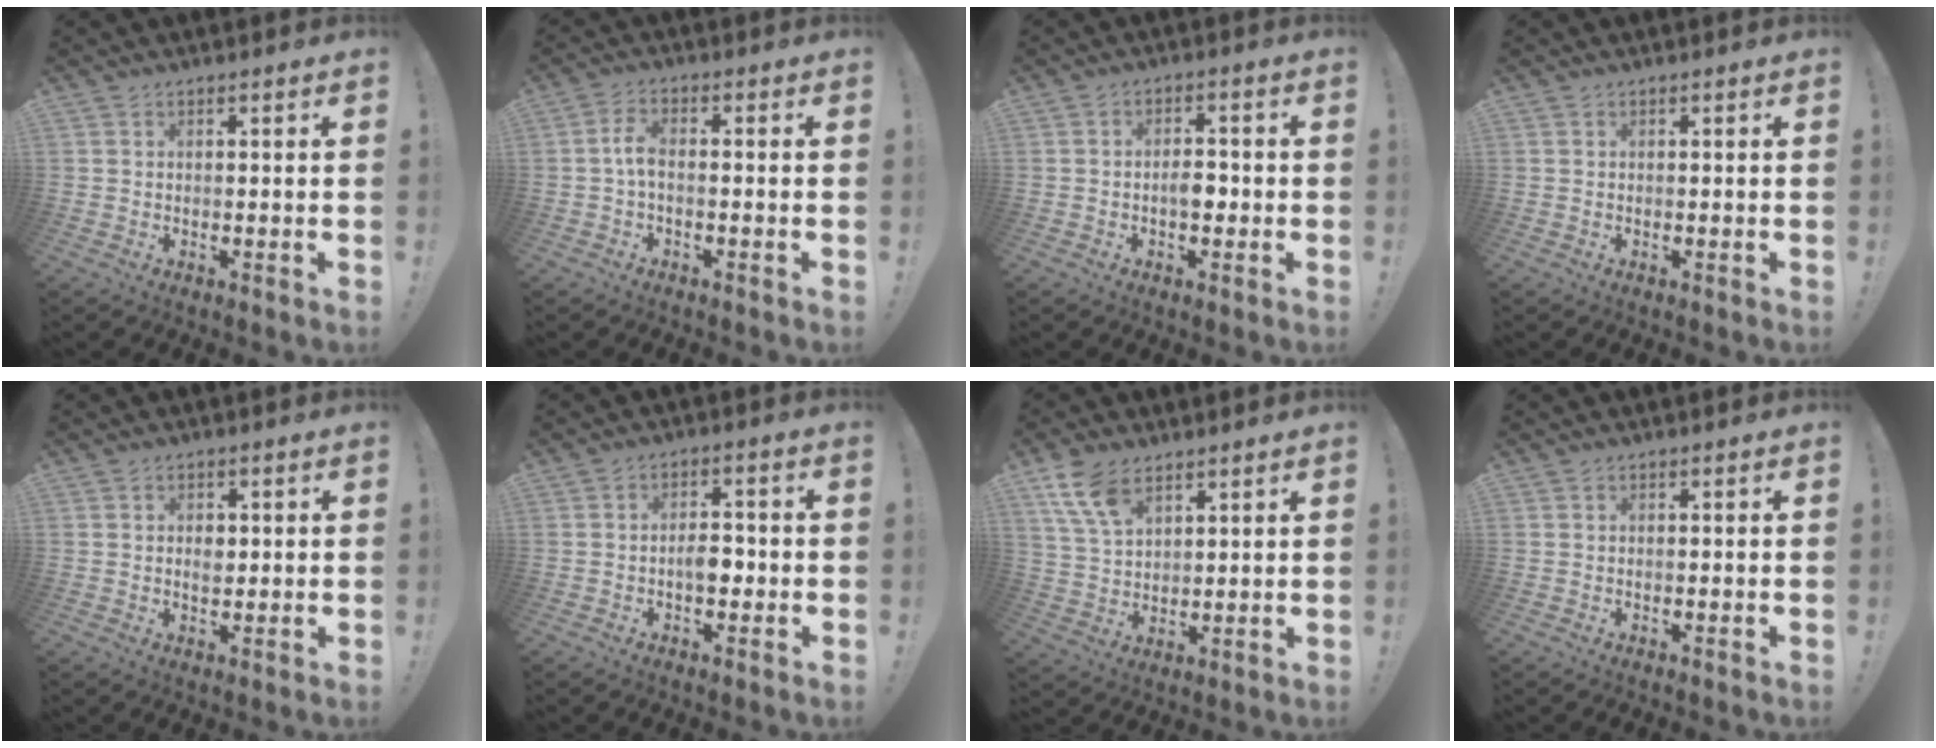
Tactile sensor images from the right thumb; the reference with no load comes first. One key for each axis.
{"total": 4.5, "fx": -0.7, "fy": 1.8, "fz": 4.1, "tx": -0.093, "ty": 0.003, "tz": -0.014}
{"total": 5.0, "fx": -1.5, "fy": 2.8, "fz": 3.8, "tx": -0.061, "ty": 0.015, "tz": -0.025}
{"total": 0.0}
{"total": 2.9, "fx": 0.1, "fy": 2.2, "fz": 1.8, "tx": -0.021, "ty": 0.000, "tz": -0.004}
{"total": 5.7, "fx": -1.6, "fy": 3.3, "fz": 4.3, "tx": -0.068, "ty": 0.017, "tz": -0.026}
{"total": 11.0, "fx": 6.8, "fy": 6.4, "fz": 5.8, "tx": -0.112, "ty": -0.023, "tz": 0.136}
{"total": 0.0}